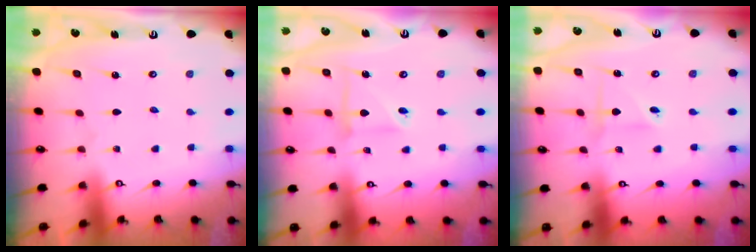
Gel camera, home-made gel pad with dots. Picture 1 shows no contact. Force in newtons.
{"total": 5.9, "press": 5.9, "slide": 0.5}
{"total": 3.0, "press": 2.9, "slide": 0.7}